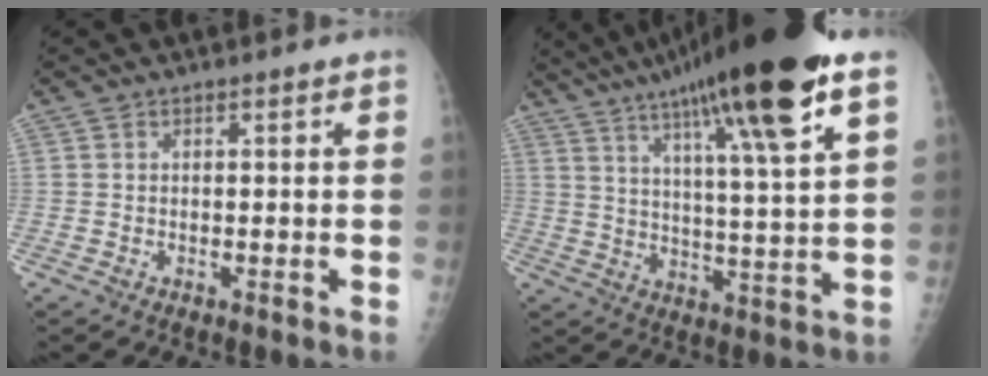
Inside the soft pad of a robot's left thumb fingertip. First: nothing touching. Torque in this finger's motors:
{"motor_torque": [2.47, 2.55, 2.00, -0.77, 0.22]}